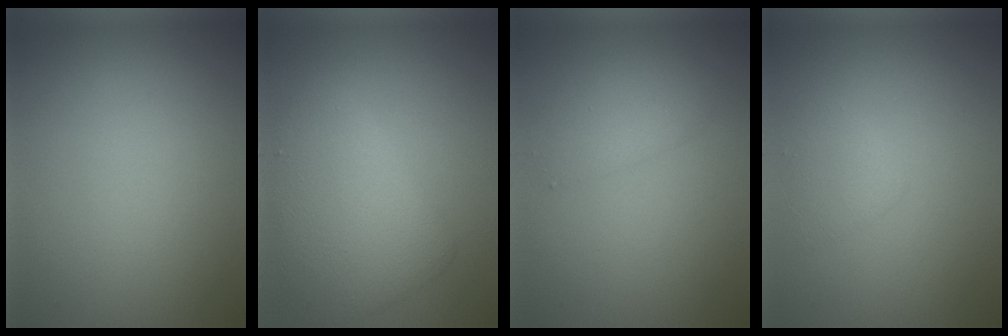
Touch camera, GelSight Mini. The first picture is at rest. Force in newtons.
{"total": 6.1, "press": 6.1, "slide": 0.1}
{"total": 1.5, "press": 1.5, "slide": 0.1}
{"total": 1.4, "press": 1.4, "slide": 0.0}